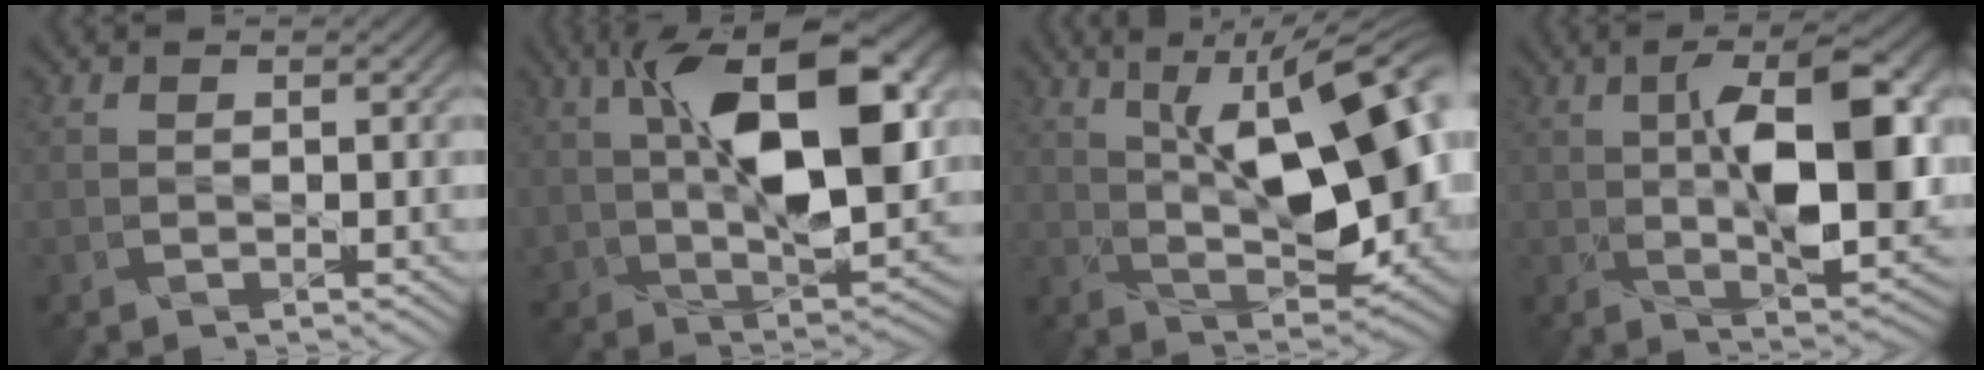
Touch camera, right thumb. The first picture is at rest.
{"total": 14.1, "force": [3.6, 7.2, 11.5], "torque": [-0.207, 0.001, 0.071]}
{"total": 13.3, "force": [2.2, 5.3, 12.0], "torque": [-0.177, 0.012, 0.038]}
{"total": 10.8, "force": [0.9, 4.2, 9.9], "torque": [-0.172, -0.008, 0.027]}